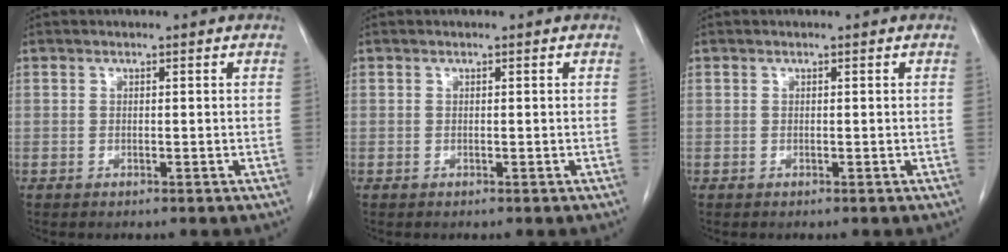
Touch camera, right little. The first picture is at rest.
{"total": 0.0}
{"total": 0.0}